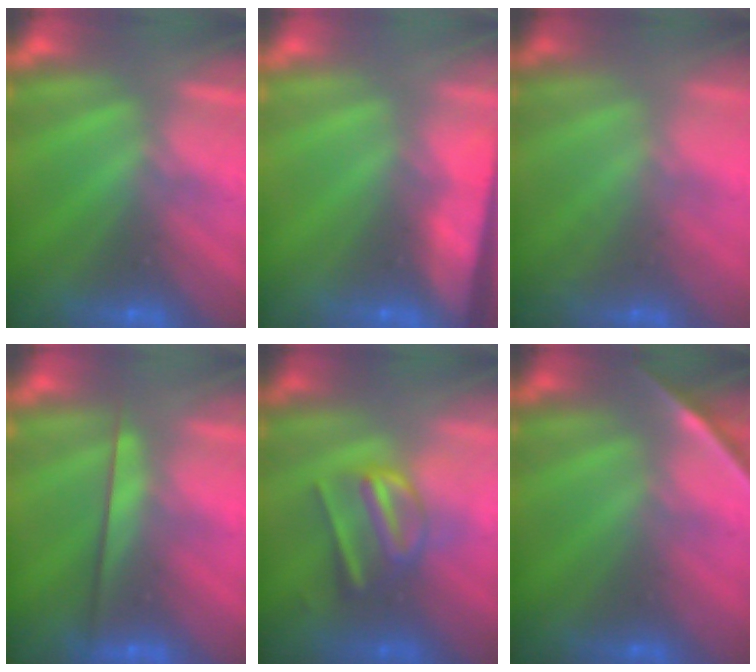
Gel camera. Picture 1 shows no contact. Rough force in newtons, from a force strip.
{"total": 7.7}
{"total": 1.7}
{"total": 2.4}
{"total": 3.0}
{"total": 1.7}